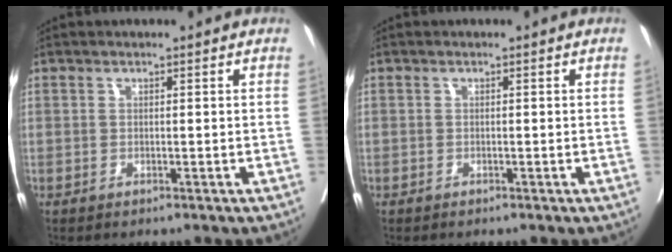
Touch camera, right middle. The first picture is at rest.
{"total": 0.0}